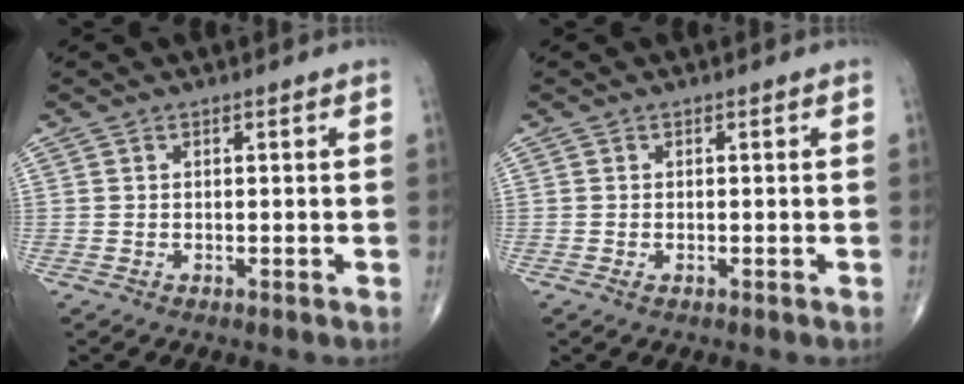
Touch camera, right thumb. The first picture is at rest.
{"total": 0.6, "force": [-0.3, 0.3, 0.5], "torque": [-0.011, 0.000, -0.004]}